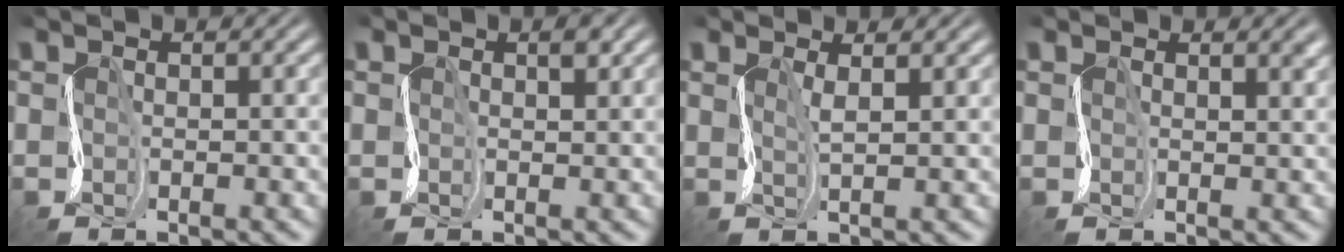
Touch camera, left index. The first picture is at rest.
{"total": 1.1, "force": [0.8, 0.7, 0.1], "torque": [0.007, 0.010, 0.009]}
{"total": 1.3, "force": [1.2, 0.5, 0.3], "torque": [-0.001, 0.007, 0.017]}
{"total": 1.8, "force": [1.3, 1.1, 0.4], "torque": [0.016, 0.007, 0.017]}